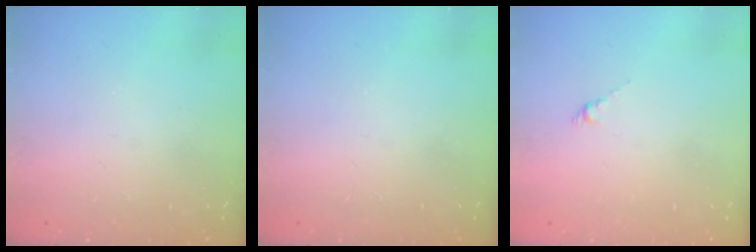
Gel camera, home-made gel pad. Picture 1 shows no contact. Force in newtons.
{"total": 0.0}
{"total": 0.0}